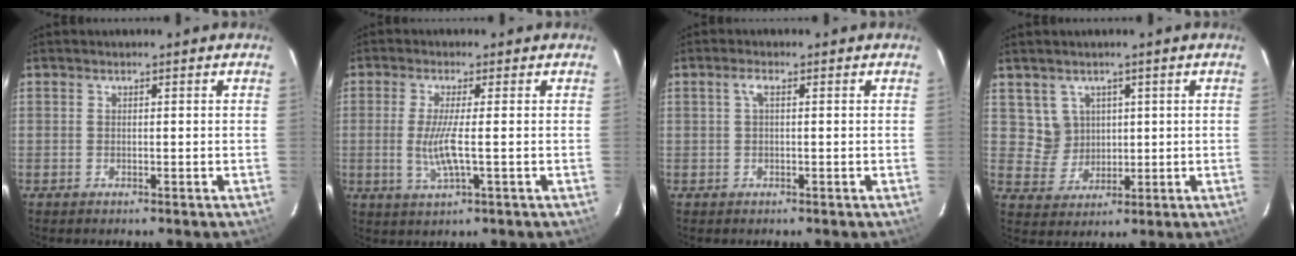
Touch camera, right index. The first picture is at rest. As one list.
[{"total": 5.5, "force": [-0.6, 0.1, 5.5], "torque": [-0.116, -0.008, -0.012]}, {"total": 1.6, "force": [0.3, 0.4, 1.5], "torque": [-0.029, 0.008, 0.006]}, {"total": 5.1, "force": [2.0, 4.6, 0.5], "torque": [-0.010, 0.011, 0.051]}]